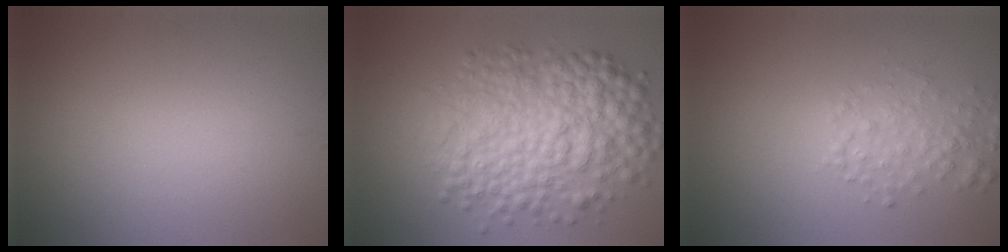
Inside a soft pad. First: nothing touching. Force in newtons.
{"total": 8.4, "press": 8.4, "slide": 0.1}
{"total": 2.3, "press": 2.3, "slide": 0.1}